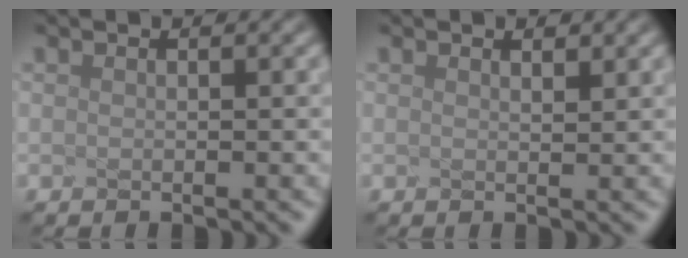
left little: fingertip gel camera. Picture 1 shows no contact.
{"total": 0.8, "force": [0.7, 0.1, 0.4], "torque": [-0.004, 0.006, 0.005]}